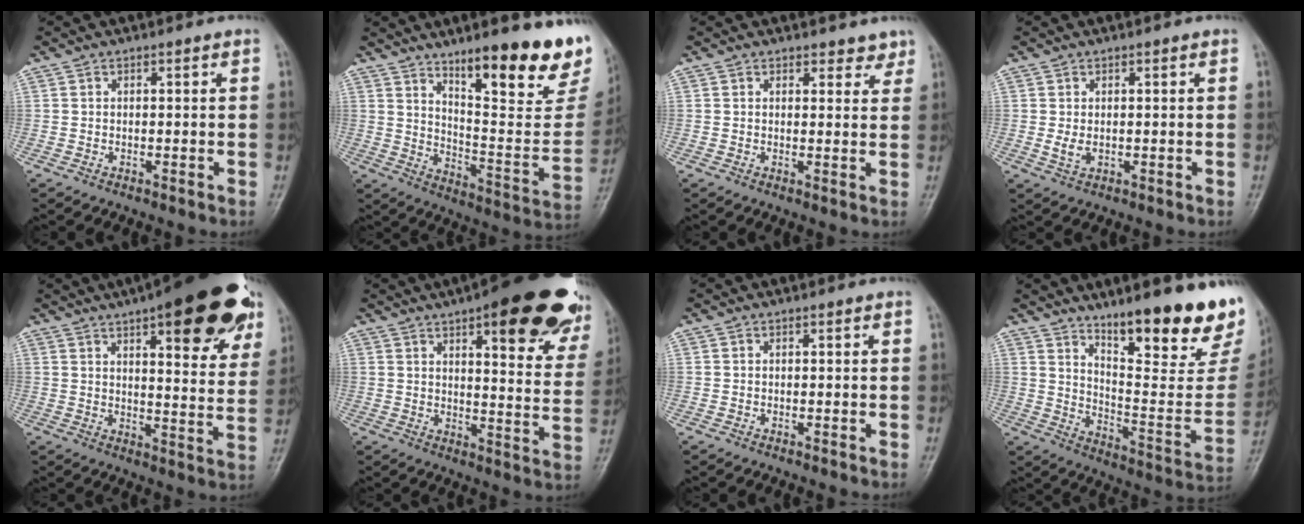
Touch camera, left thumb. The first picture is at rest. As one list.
[{"total": 24.1, "force": [15.6, 6.1, 17.3], "torque": [-0.199, -0.093, 0.235]}, {"total": 3.1, "force": [2.5, 1.6, 0.8], "torque": [0.017, -0.015, 0.027]}, {"total": 2.5, "force": [0.3, 1.4, 2.0], "torque": [-0.032, -0.005, 0.011]}, {"total": 23.9, "force": [13.5, 7.7, 18.2], "torque": [-0.206, -0.029, 0.175]}, {"total": 25.2, "force": [15.3, 7.4, 18.6], "torque": [-0.201, -0.055, 0.188]}, {"total": 0.0}, {"total": 24.8, "force": [16.5, 6.2, 17.5], "torque": [-0.209, -0.101, 0.245]}]